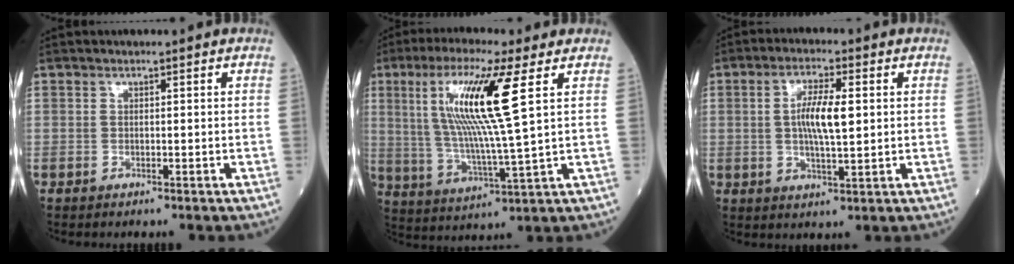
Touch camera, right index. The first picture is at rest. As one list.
[{"total": 14.3, "force": [4.6, -0.5, 13.6], "torque": [-0.277, 0.000, 0.080]}, {"total": 7.1, "force": [0.9, 1.4, 6.9], "torque": [-0.131, 0.004, 0.016]}]